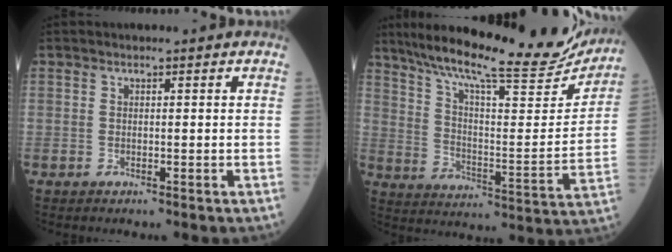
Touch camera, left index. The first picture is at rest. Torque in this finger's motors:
{"motor_torque": [1.07, -1.07, 0.50, 0.13]}